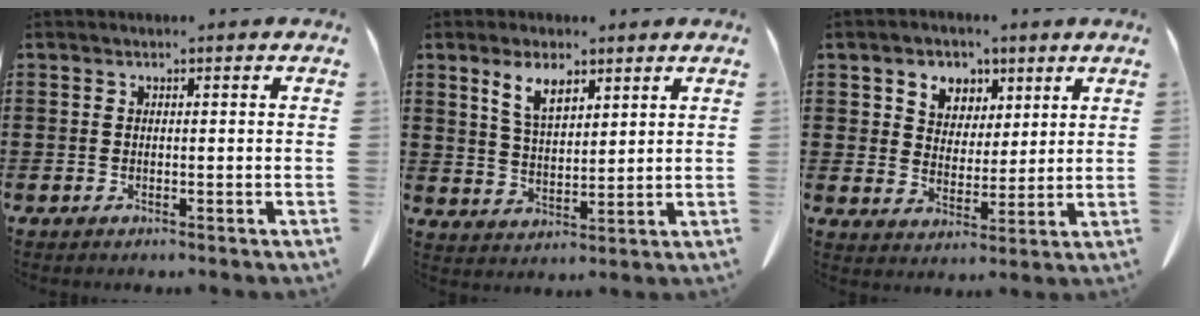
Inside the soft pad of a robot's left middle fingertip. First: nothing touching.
{"total": 6.2, "force": [4.0, 2.7, 3.9], "torque": [-0.082, 0.001, 0.072]}
{"total": 5.2, "force": [3.2, 4.1, 0.3], "torque": [-0.035, 0.001, 0.057]}